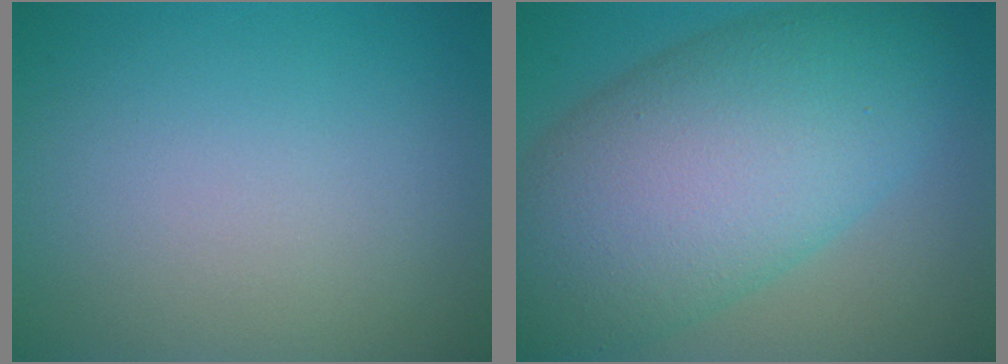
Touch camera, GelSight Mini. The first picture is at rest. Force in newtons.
{"total": 12.6, "press": 12.6, "slide": 0.5}